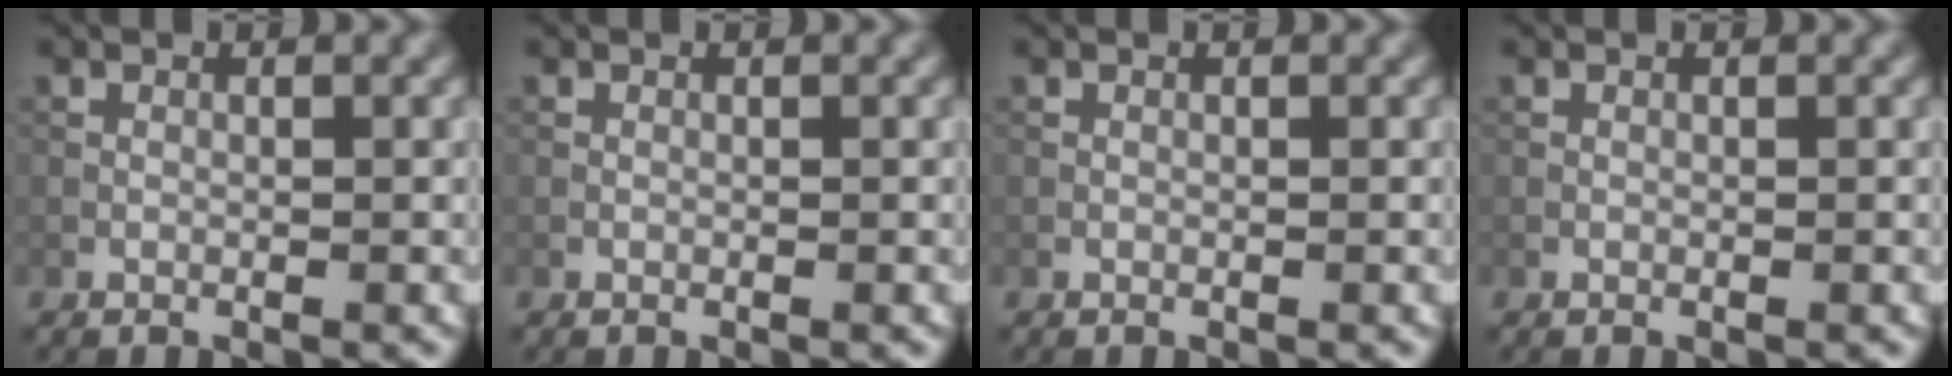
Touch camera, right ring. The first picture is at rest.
{"total": 0.0}
{"total": 0.0}
{"total": 0.0}